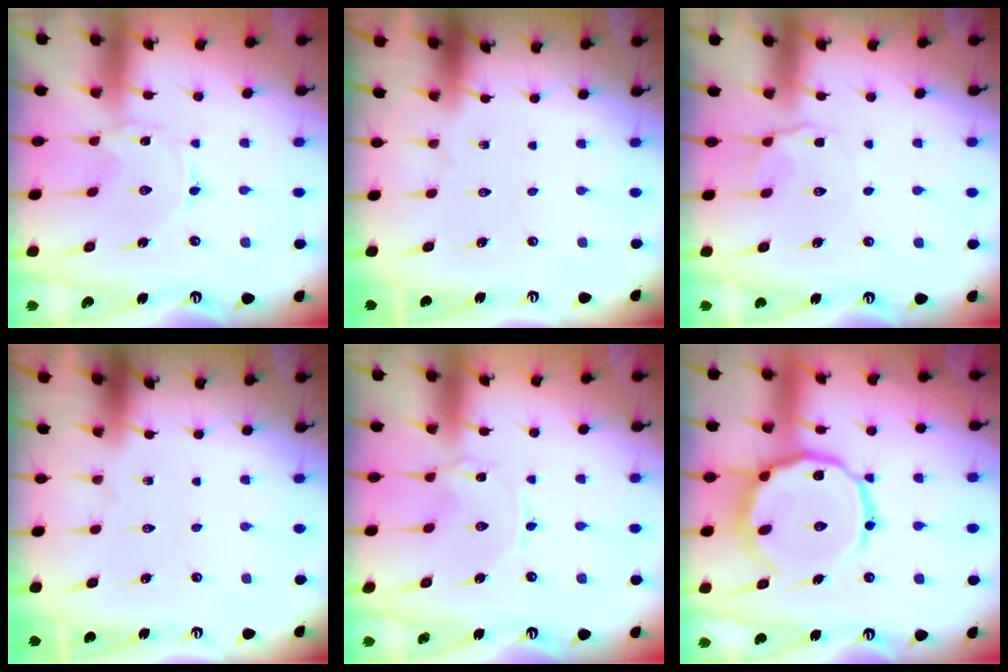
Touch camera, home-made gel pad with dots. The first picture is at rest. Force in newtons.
{"total": 0.0}
{"total": 3.7, "press": 3.4, "slide": 1.3}
{"total": 0.0}
{"total": 0.0}
{"total": 14.2, "press": 14.0, "slide": 1.8}